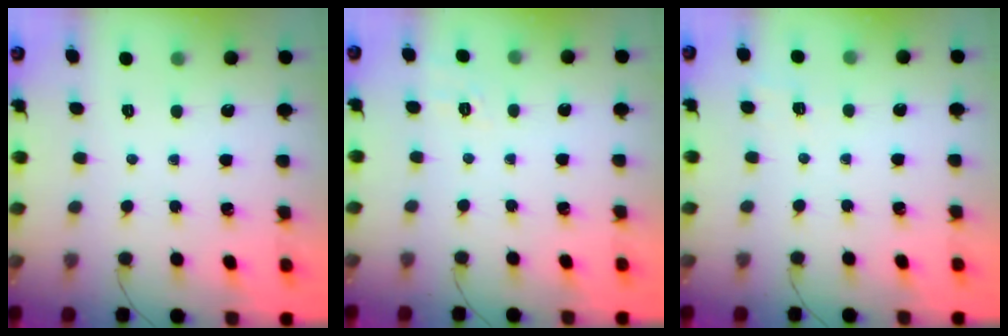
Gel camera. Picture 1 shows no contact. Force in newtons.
{"total": 7.2, "press": 7.0, "slide": 1.9}
{"total": 1.4, "press": 0.2, "slide": 1.4}